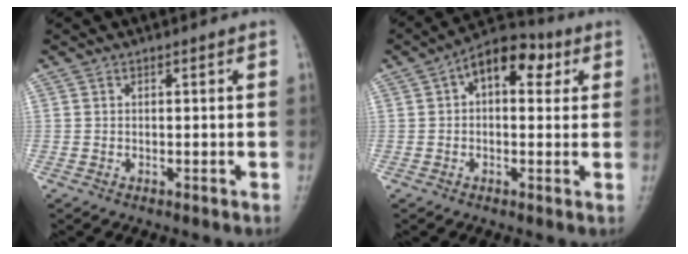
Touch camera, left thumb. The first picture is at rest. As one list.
[{"total": 10.1, "force": [2.9, 6.1, 7.5], "torque": [-0.077, 0.022, 0.033]}]